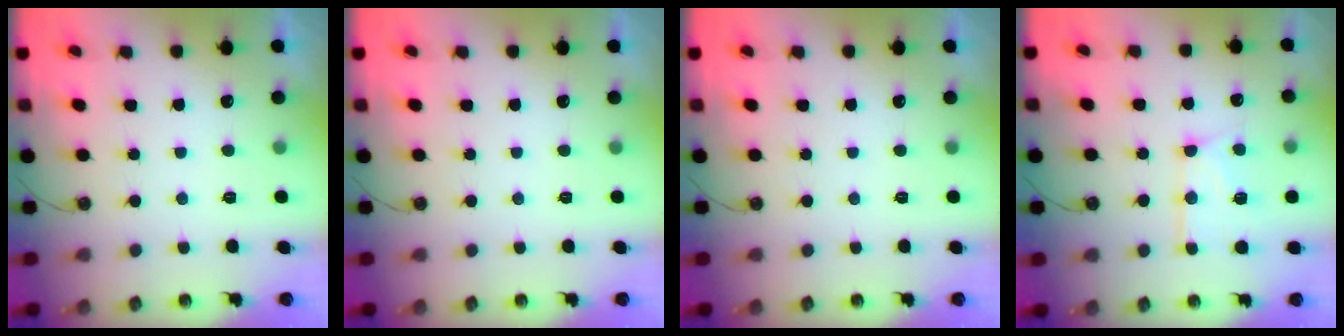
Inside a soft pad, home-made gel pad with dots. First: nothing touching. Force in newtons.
{"total": 0.0}
{"total": 0.0}
{"total": 13.5, "press": 13.5, "slide": 0.9}